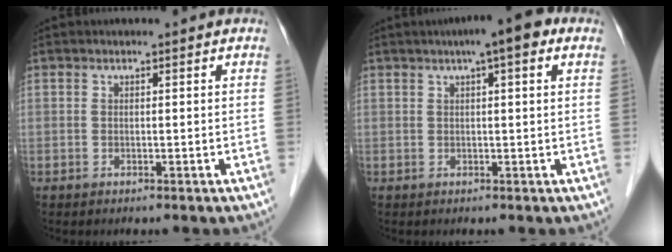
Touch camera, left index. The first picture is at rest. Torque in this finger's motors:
{"motor_torque": [1.48, -0.66, 0.46, 0.11]}